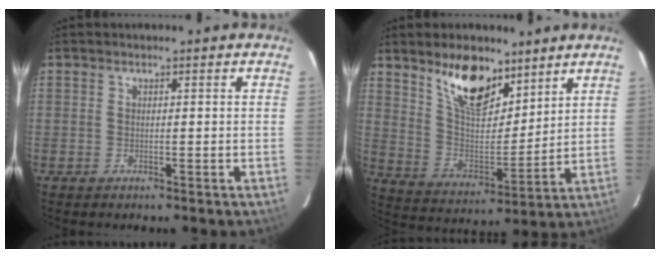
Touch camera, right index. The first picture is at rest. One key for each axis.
{"total": 14.0, "fx": 9.5, "fy": 6.2, "fz": 8.1, "tx": -0.139, "ty": -0.004, "tz": 0.178}